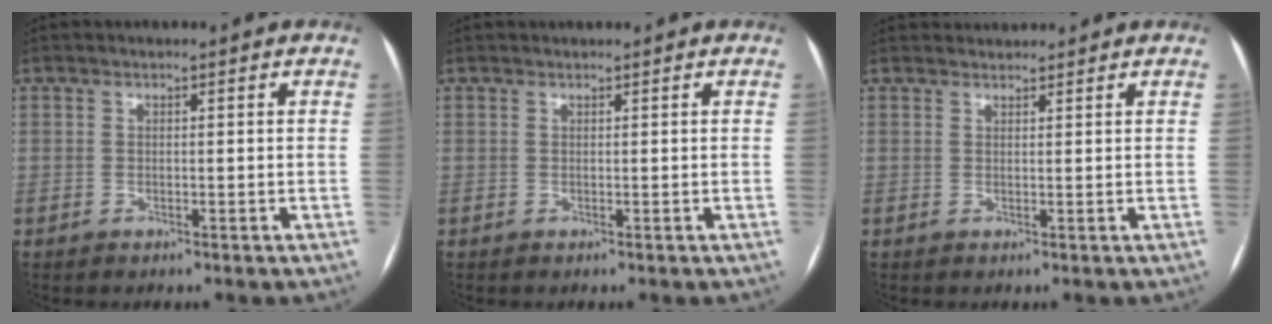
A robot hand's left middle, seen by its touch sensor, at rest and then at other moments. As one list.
[{"total": 0.8, "force": [0.8, 0.1, 0.1], "torque": [-0.004, 0.018, 0.018]}, {"total": 2.3, "force": [2.3, 0.4, -0.1], "torque": [-0.002, 0.025, 0.041]}]